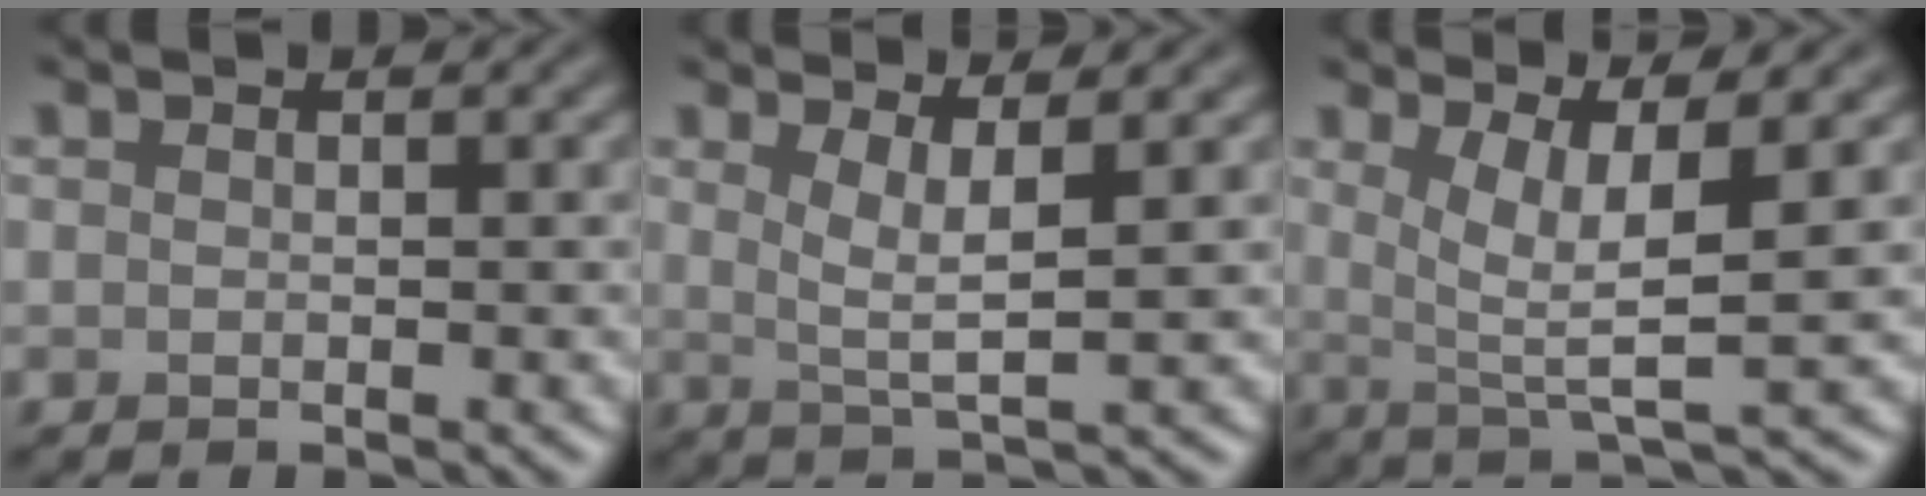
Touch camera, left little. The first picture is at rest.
{"total": 3.3, "force": [1.2, 0.6, 2.9], "torque": [-0.052, -0.008, 0.025]}
{"total": 5.3, "force": [1.4, 1.1, 5.0], "torque": [-0.084, -0.006, 0.026]}